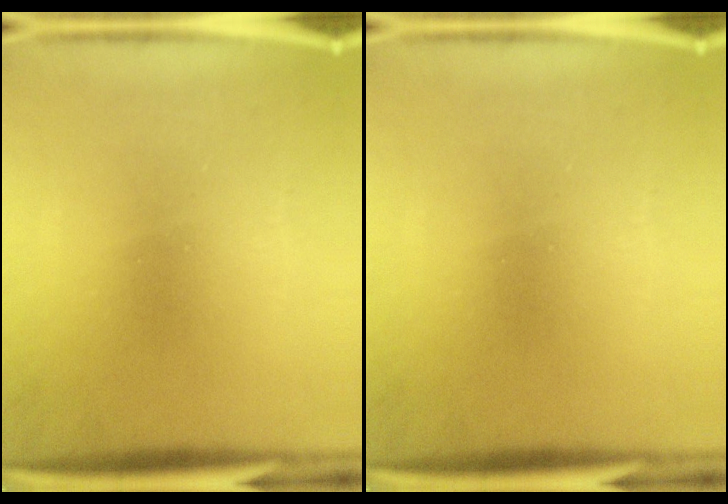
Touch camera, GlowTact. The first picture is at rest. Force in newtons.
{"total": 0.0}